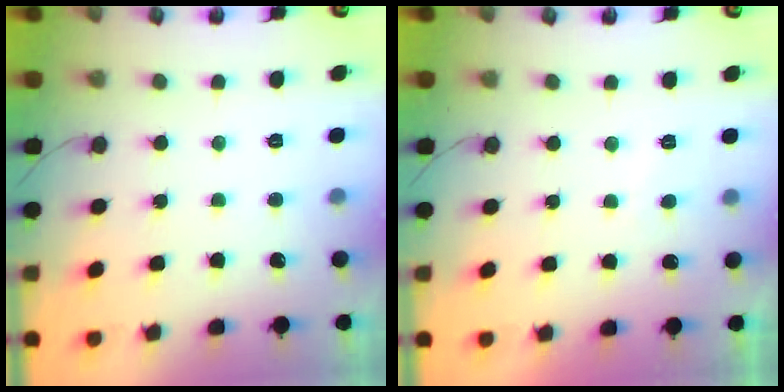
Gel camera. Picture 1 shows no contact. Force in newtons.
{"total": 0.5, "press": 0.2, "slide": 0.5}